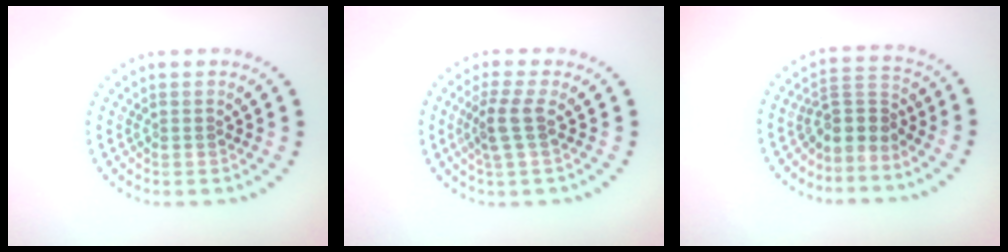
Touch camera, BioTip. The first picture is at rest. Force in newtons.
{"total": 2.5, "press": 1.9, "slide": 1.6}
{"total": 2.9, "press": 2.0, "slide": 2.1}